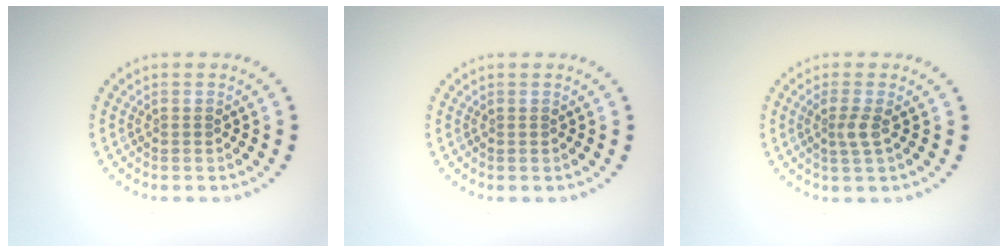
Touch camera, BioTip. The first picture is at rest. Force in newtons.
{"total": 0.0}
{"total": 1.7, "press": 1.3, "slide": 1.1}